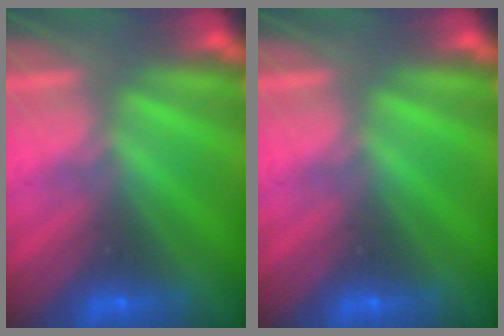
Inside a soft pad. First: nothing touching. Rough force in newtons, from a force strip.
{"total": 0.0}